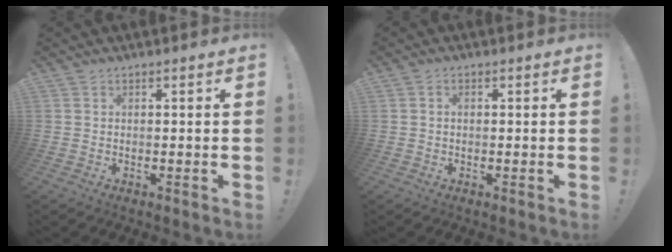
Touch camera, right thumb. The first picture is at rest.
{"total": 0.9, "force": [-0.1, 0.7, 0.6], "torque": [-0.011, 0.004, -0.003]}